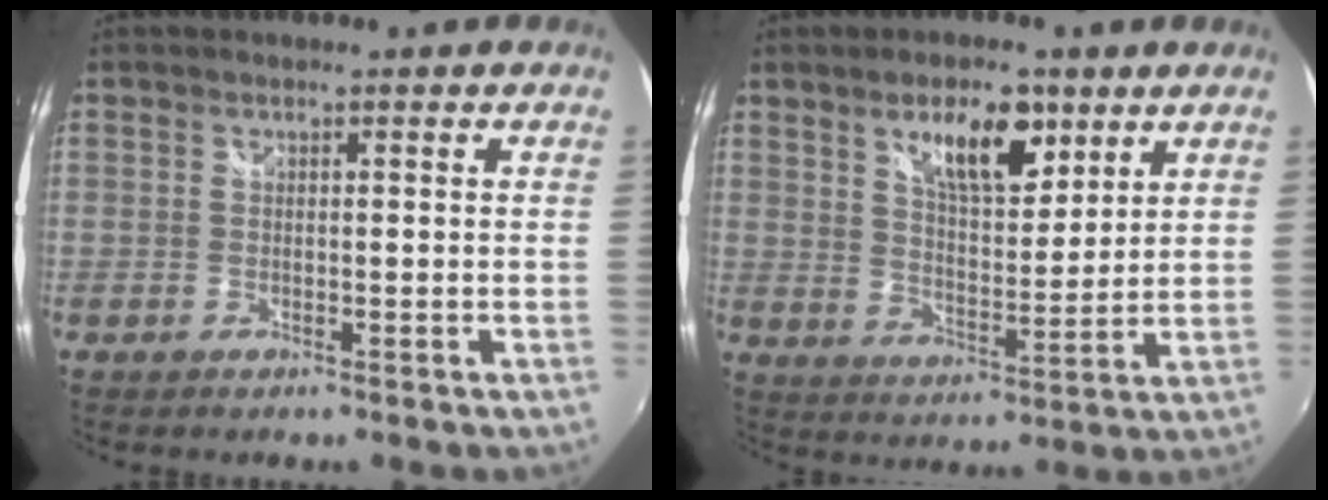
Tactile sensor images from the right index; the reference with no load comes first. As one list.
[{"total": 10.6, "force": [6.0, 4.2, 7.7], "torque": [-0.116, 0.002, 0.102]}]